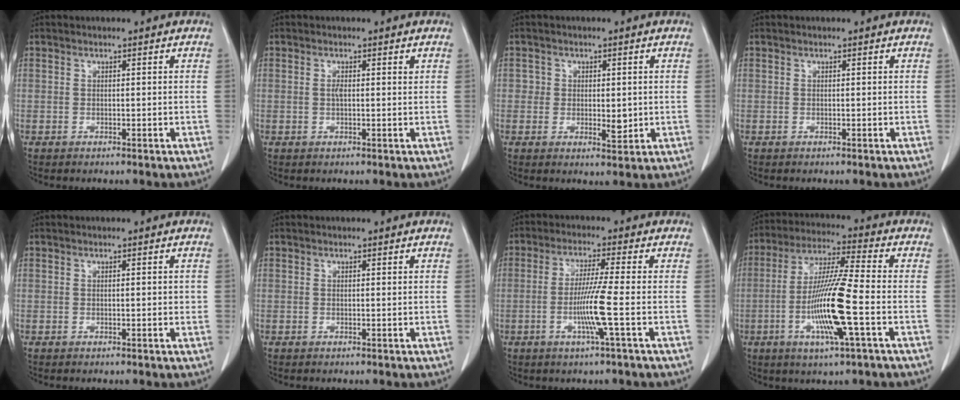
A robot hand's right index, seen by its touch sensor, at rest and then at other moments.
{"total": 1.5, "force": [0.4, 0.4, 1.4], "torque": [-0.028, 0.003, 0.006]}
{"total": 3.4, "force": [0.0, 2.4, 2.4], "torque": [-0.023, -0.002, 0.003]}
{"total": 0.0}
{"total": 0.9, "force": [0.0, 0.3, 0.9], "torque": [-0.010, 0.001, 0.001]}
{"total": 0.0}
{"total": 6.9, "force": [-1.8, -1.4, 6.5], "torque": [-0.126, -0.011, -0.038]}
{"total": 13.4, "force": [-3.6, 0.0, 12.9], "torque": [-0.256, -0.011, -0.073]}